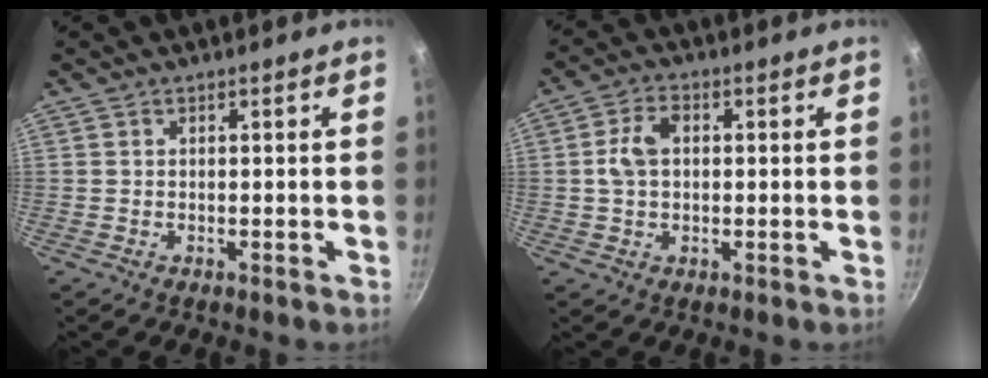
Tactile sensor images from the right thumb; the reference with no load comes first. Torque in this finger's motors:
{"motor_torque": [-0.03, 0.13, -0.01, 0.02, 0.04]}